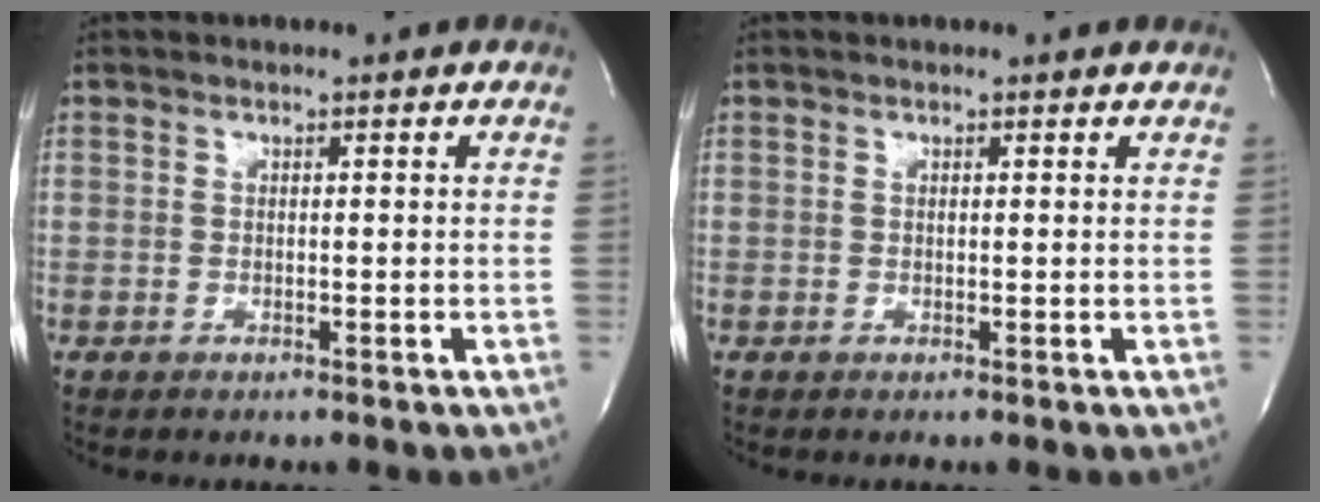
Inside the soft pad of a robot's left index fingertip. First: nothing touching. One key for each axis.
{"total": 0.7, "fx": 0.6, "fy": 0.2, "fz": 0.3, "tx": -0.012, "ty": 0.003, "tz": 0.003}